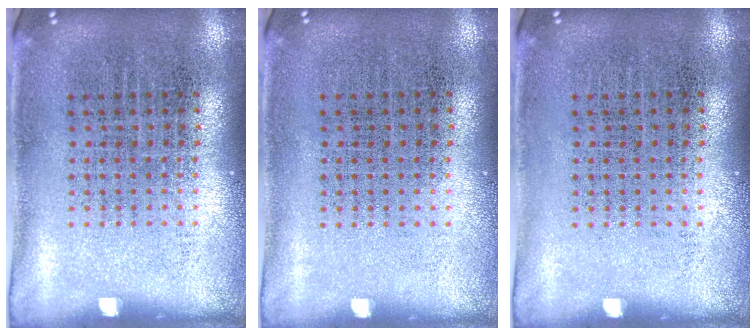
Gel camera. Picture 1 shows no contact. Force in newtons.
{"total": 0.0}
{"total": 0.0}